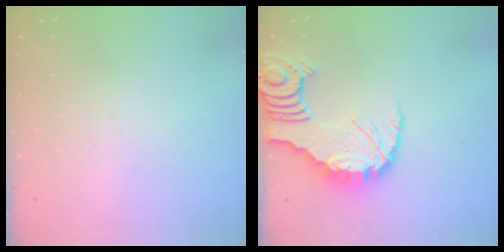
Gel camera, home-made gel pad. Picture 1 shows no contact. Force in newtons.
{"total": 12.8, "press": 12.7, "slide": 1.5}